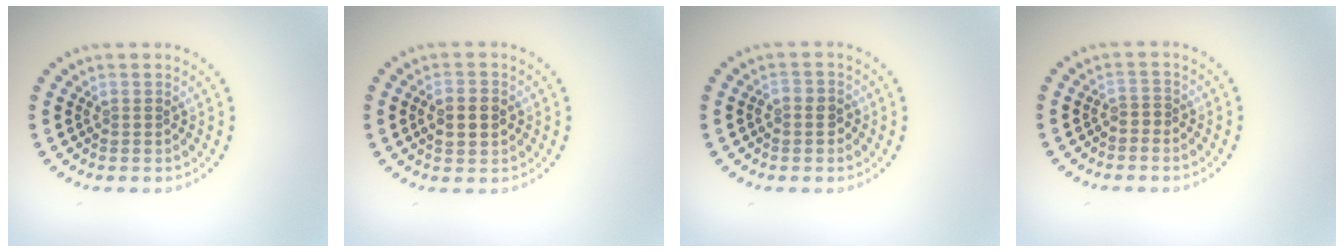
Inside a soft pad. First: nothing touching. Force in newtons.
{"total": 3.7, "press": 3.7, "slide": 0.1}
{"total": 1.3, "press": 1.3, "slide": 0.4}
{"total": 0.6, "press": 0.4, "slide": 0.5}